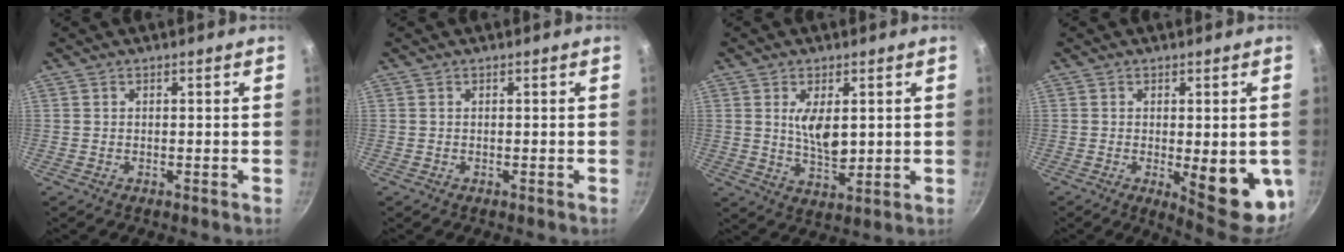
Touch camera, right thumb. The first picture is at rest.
{"total": 0.0}
{"total": 7.4, "force": [1.6, 3.5, 6.3], "torque": [-0.100, -0.021, 0.035]}
{"total": 13.1, "force": [-2.2, 4.4, 12.1], "torque": [-0.122, -0.015, -0.019]}